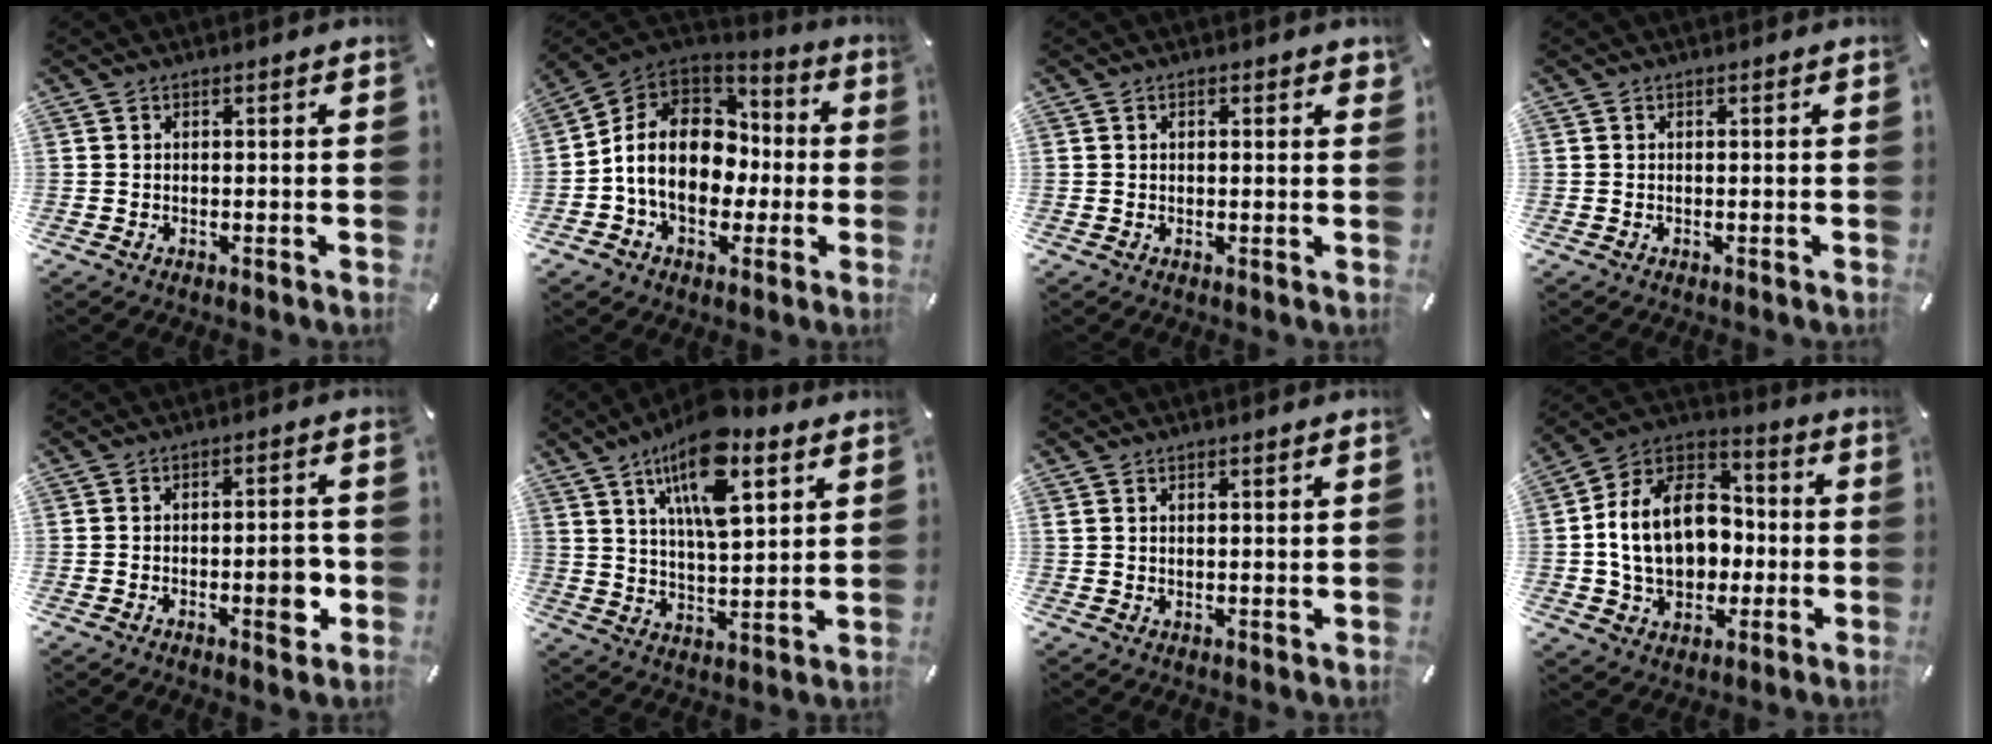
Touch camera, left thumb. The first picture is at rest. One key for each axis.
{"total": 15.4, "fx": -1.1, "fy": 12.4, "fz": 9.1, "tx": -0.178, "ty": 0.018, "tz": -0.016}
{"total": 1.0, "fx": 0.4, "fy": 0.5, "fz": 0.7, "tx": -0.007, "ty": 0.001, "tz": 0.004}
{"total": 0.0}
{"total": 6.7, "fx": -1.6, "fy": 3.0, "fz": 5.8, "tx": -0.083, "ty": 0.009, "tz": -0.023}
{"total": 16.2, "fx": 9.7, "fy": 6.1, "fz": 11.5, "tx": -0.194, "ty": -0.032, "tz": 0.160}
{"total": 1.4, "fx": 1.2, "fy": 0.1, "fz": 0.7, "tx": -0.013, "ty": -0.002, "tz": 0.023}
{"total": 18.0, "fx": -1.3, "fy": 14.2, "fz": 11.0, "tx": -0.225, "ty": 0.012, "tz": -0.021}